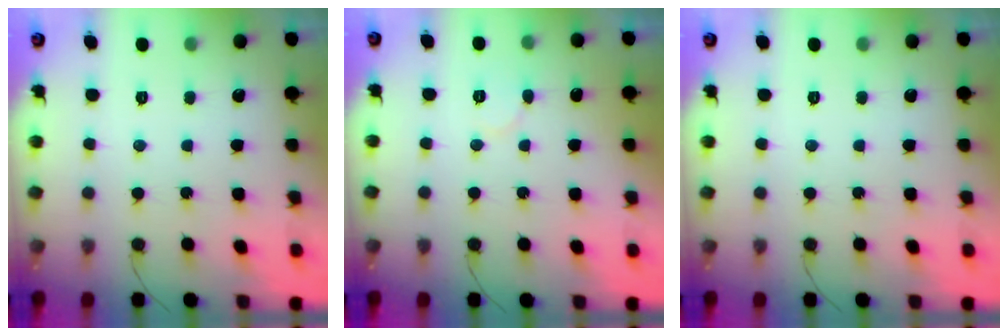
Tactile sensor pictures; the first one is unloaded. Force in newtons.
{"total": 4.1, "press": 4.1, "slide": 0.5}
{"total": 0.0}